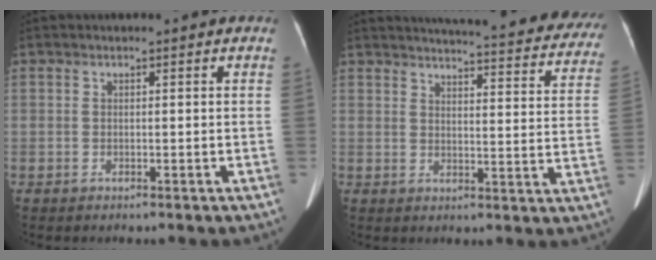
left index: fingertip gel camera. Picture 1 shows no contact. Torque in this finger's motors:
{"motor_torque": [0.89, -1.25, 0.36, 0.07]}